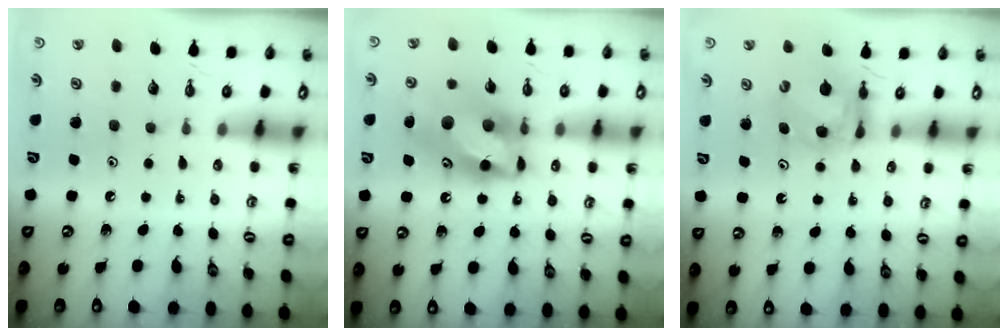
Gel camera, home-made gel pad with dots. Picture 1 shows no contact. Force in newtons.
{"total": 17.3, "press": 17.3, "slide": 0.6}
{"total": 6.2, "press": 6.2, "slide": 0.5}